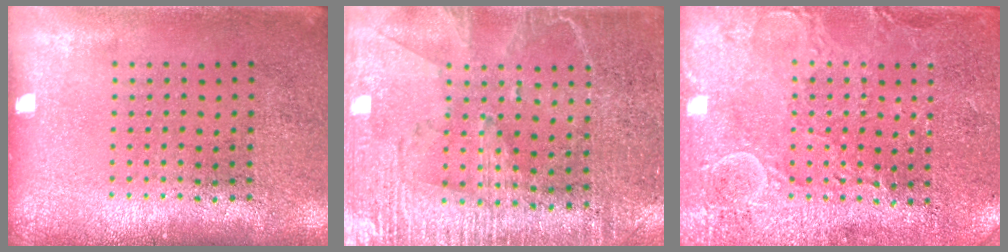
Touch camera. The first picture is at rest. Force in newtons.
{"total": 3.3, "press": 3.0, "slide": 1.4}
{"total": 2.9, "press": 2.8, "slide": 0.4}